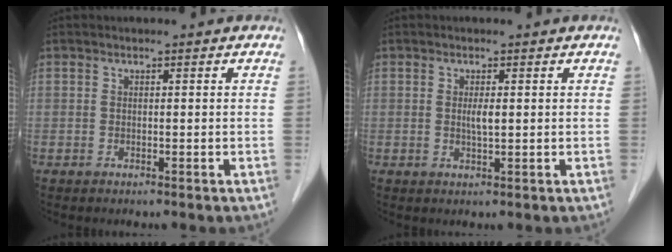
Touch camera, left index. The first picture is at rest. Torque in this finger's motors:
{"motor_torque": [0.23, 0.19, 0.04, 0.01]}